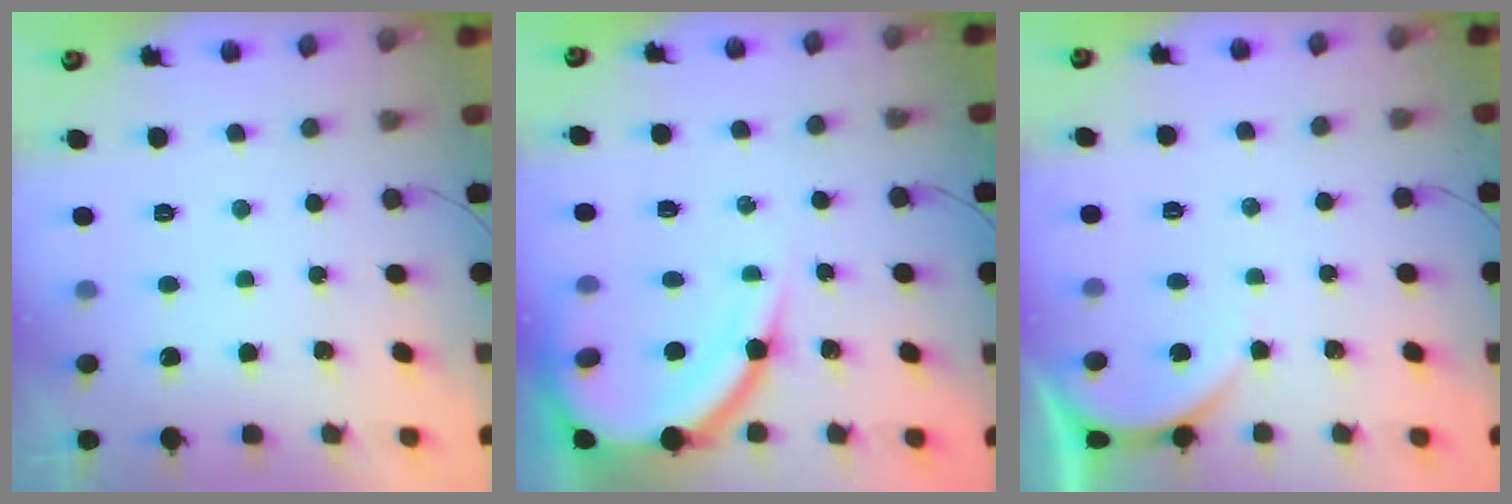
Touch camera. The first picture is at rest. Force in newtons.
{"total": 12.9, "press": 12.8, "slide": 1.3}
{"total": 2.8, "press": 2.8, "slide": 0.5}